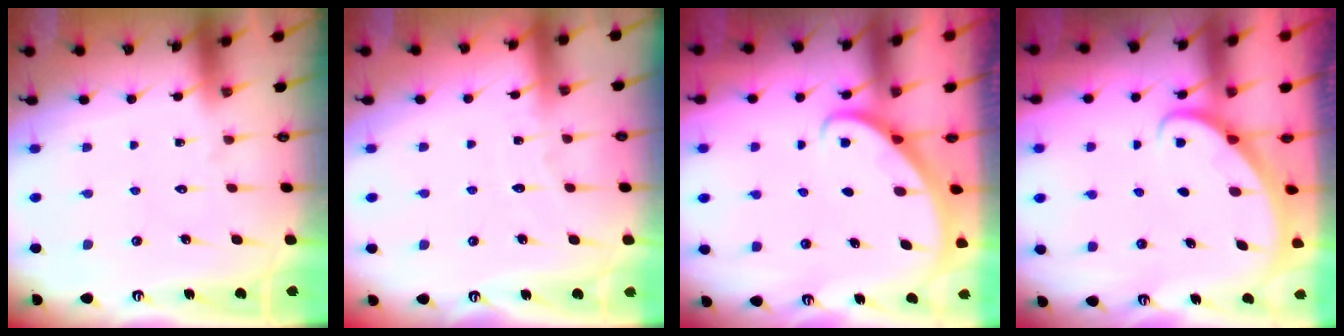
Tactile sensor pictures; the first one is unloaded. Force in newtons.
{"total": 3.6, "press": 3.6, "slide": 0.4}
{"total": 2.8, "press": 2.8, "slide": 0.2}
{"total": 2.2, "press": 2.2, "slide": 0.2}